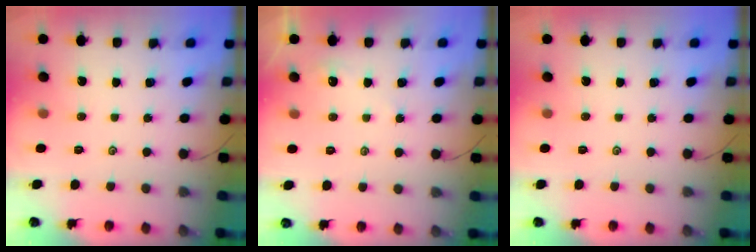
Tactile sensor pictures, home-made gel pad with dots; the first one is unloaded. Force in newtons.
{"total": 1.4, "press": 1.4, "slide": 0.2}
{"total": 0.0}